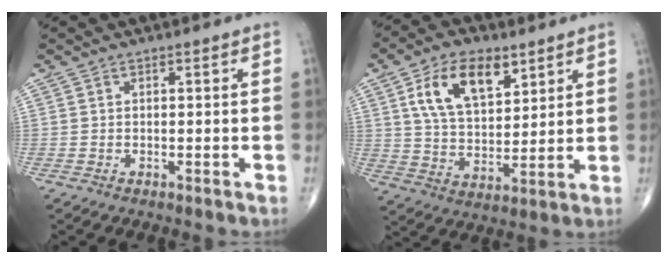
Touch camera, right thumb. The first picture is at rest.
{"total": 13.7, "force": [6.3, 7.6, 9.6], "torque": [-0.147, -0.022, 0.121]}